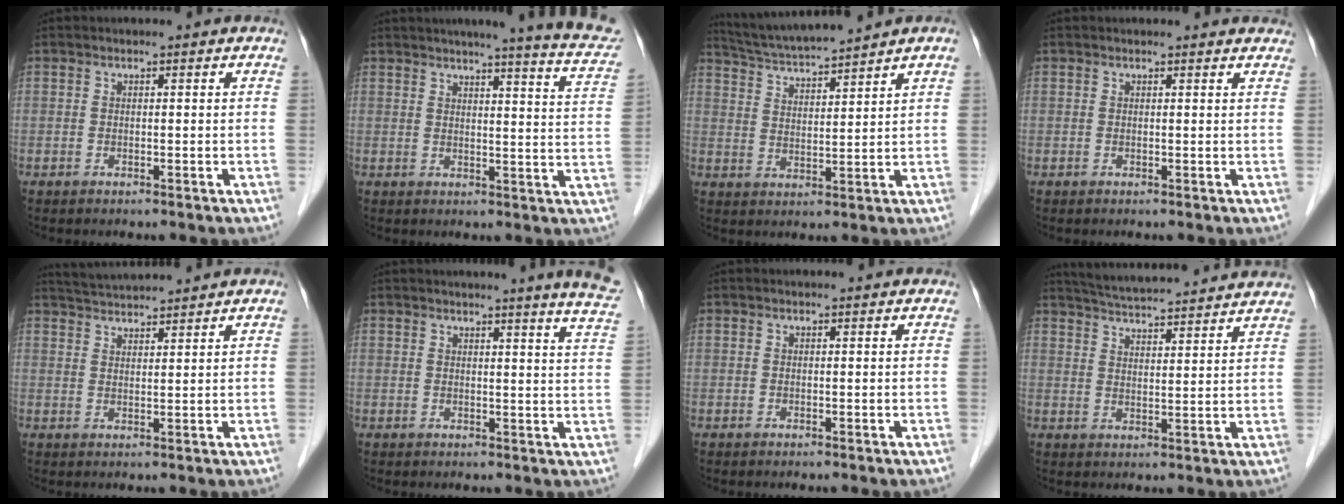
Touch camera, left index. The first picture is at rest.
{"total": 14.7, "force": [12.5, 0.3, 7.7], "torque": [-0.094, -0.032, 0.127]}
{"total": 9.0, "force": [8.4, -1.0, 3.2], "torque": [-0.062, 0.016, 0.153]}
{"total": 4.2, "force": [4.1, 0.6, 0.8], "torque": [-0.007, 0.010, 0.032]}
{"total": 5.8, "force": [5.6, -0.8, 1.2], "torque": [-0.027, 0.027, 0.098]}
{"total": 10.3, "force": [9.0, -0.7, 4.9], "torque": [-0.050, -0.040, 0.076]}
{"total": 1.0, "force": [1.0, 0.1, 0.2], "torque": [-0.009, 0.014, 0.012]}
{"total": 16.9, "force": [15.8, 0.6, 5.9], "torque": [-0.105, 0.020, 0.218]}